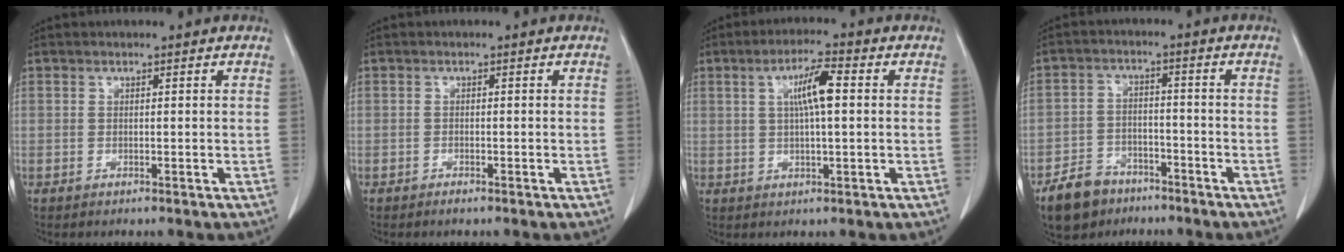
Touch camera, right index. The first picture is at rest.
{"total": 0.8, "force": [-0.7, 0.1, 0.4], "torque": [-0.013, -0.003, -0.009]}
{"total": 6.0, "force": [1.2, 0.7, 5.9], "torque": [-0.105, 0.010, 0.020]}
{"total": 7.5, "force": [-5.5, 4.6, 2.2], "torque": [-0.059, 0.002, -0.092]}